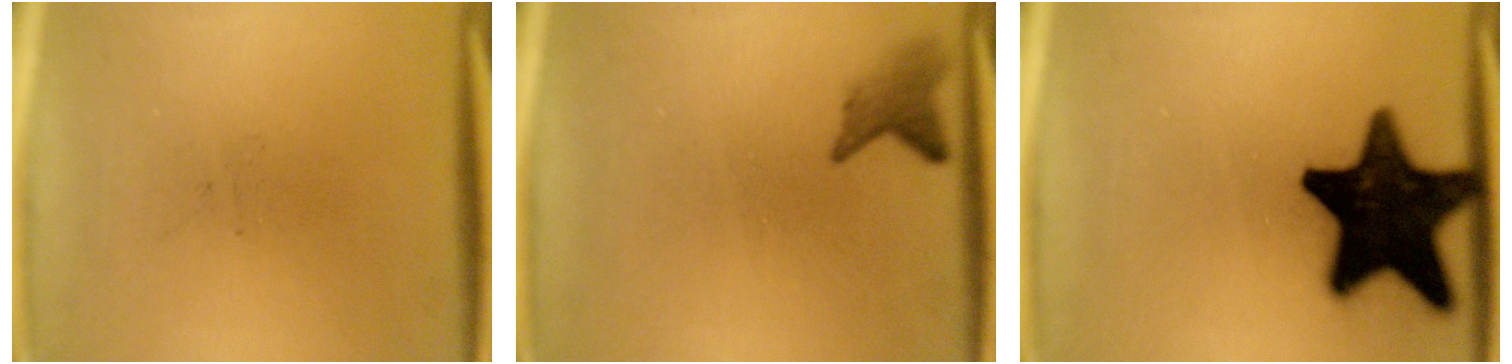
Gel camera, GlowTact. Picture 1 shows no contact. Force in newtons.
{"total": 2.4}
{"total": 20.1}